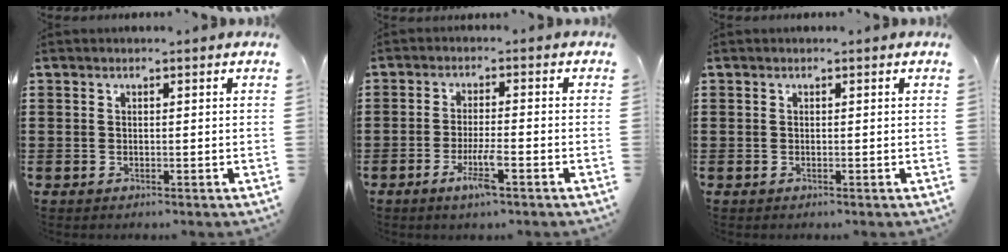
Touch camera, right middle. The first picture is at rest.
{"total": 4.8, "force": [-2.5, 0.6, 4.1], "torque": [-0.079, -0.008, -0.046]}
{"total": 0.0}